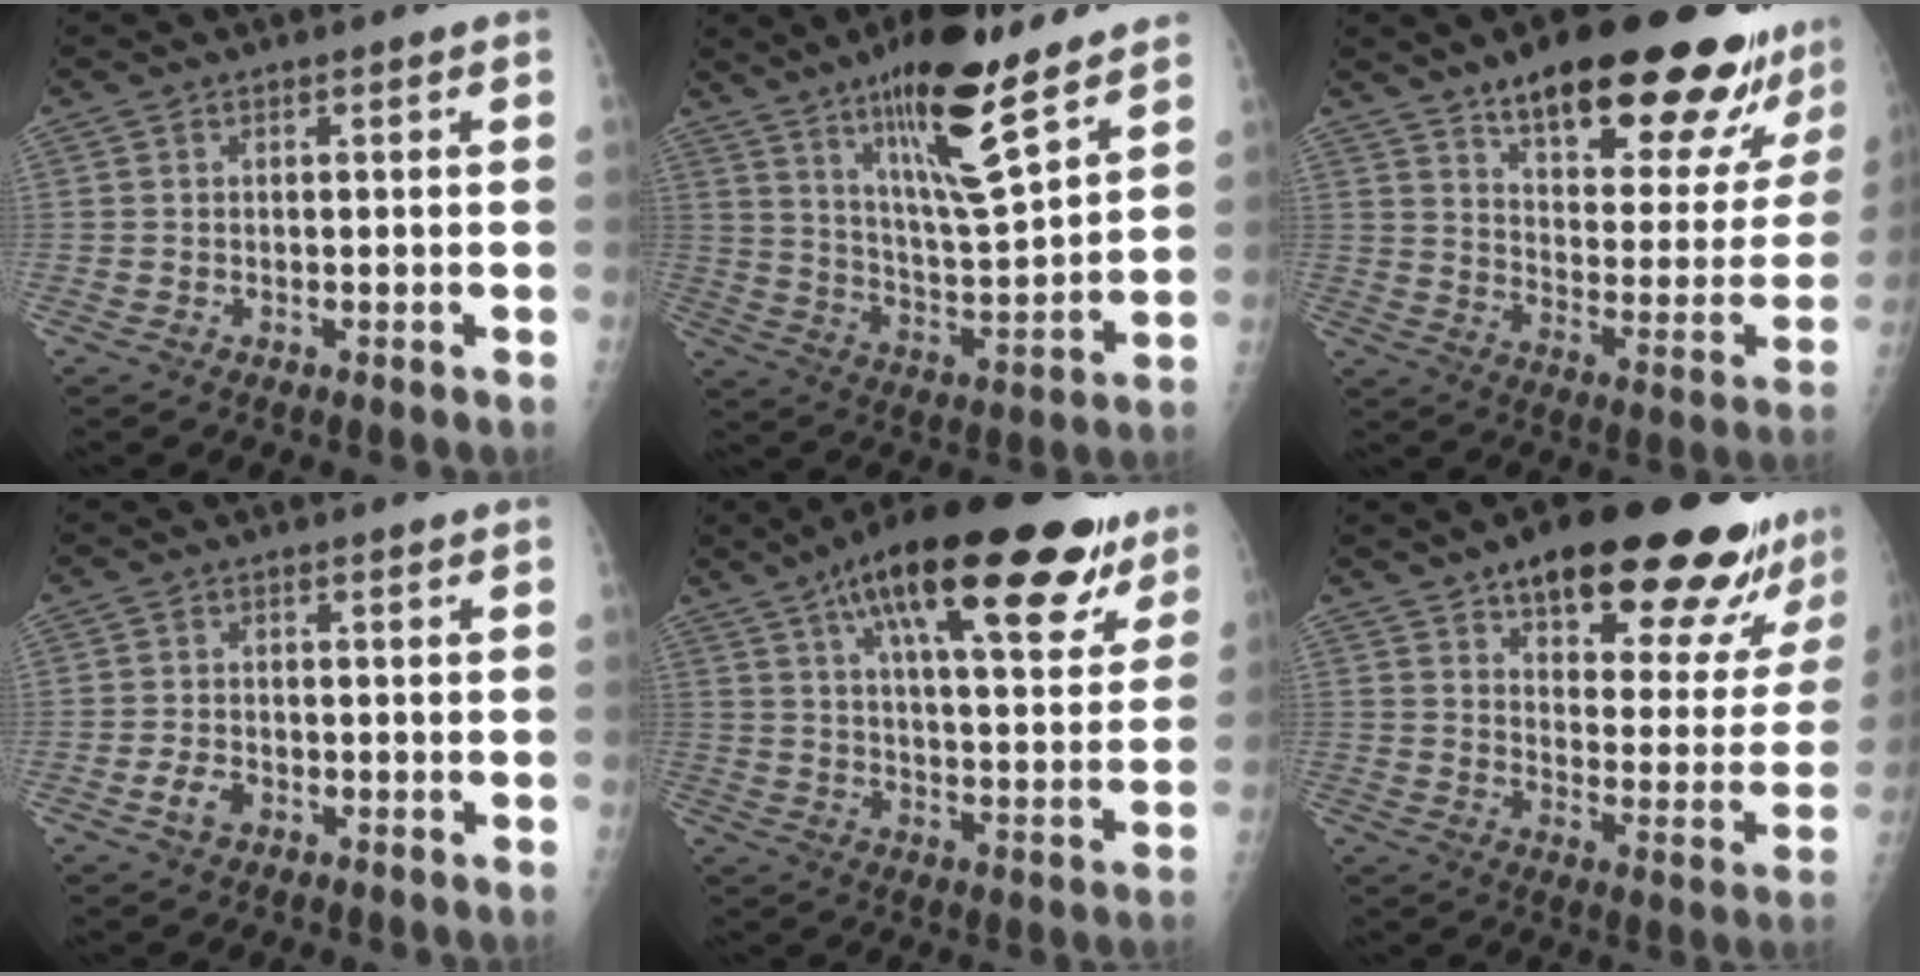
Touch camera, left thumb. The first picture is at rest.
{"total": 17.5, "force": [11.7, 3.5, 12.6], "torque": [-0.192, -0.073, 0.203]}
{"total": 26.9, "force": [19.3, 7.7, 17.0], "torque": [-0.193, -0.085, 0.271]}
{"total": 2.7, "force": [-1.4, 1.7, 1.5], "torque": [-0.027, 0.007, -0.024]}
{"total": 27.4, "force": [16.2, 8.9, 20.2], "torque": [-0.269, -0.031, 0.240]}
{"total": 25.5, "force": [18.3, 7.6, 15.9], "torque": [-0.170, -0.079, 0.247]}